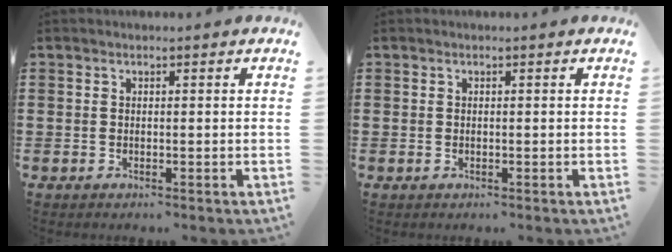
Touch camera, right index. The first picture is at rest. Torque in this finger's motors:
{"motor_torque": [1.16, 0.98, 0.05, 0.00]}